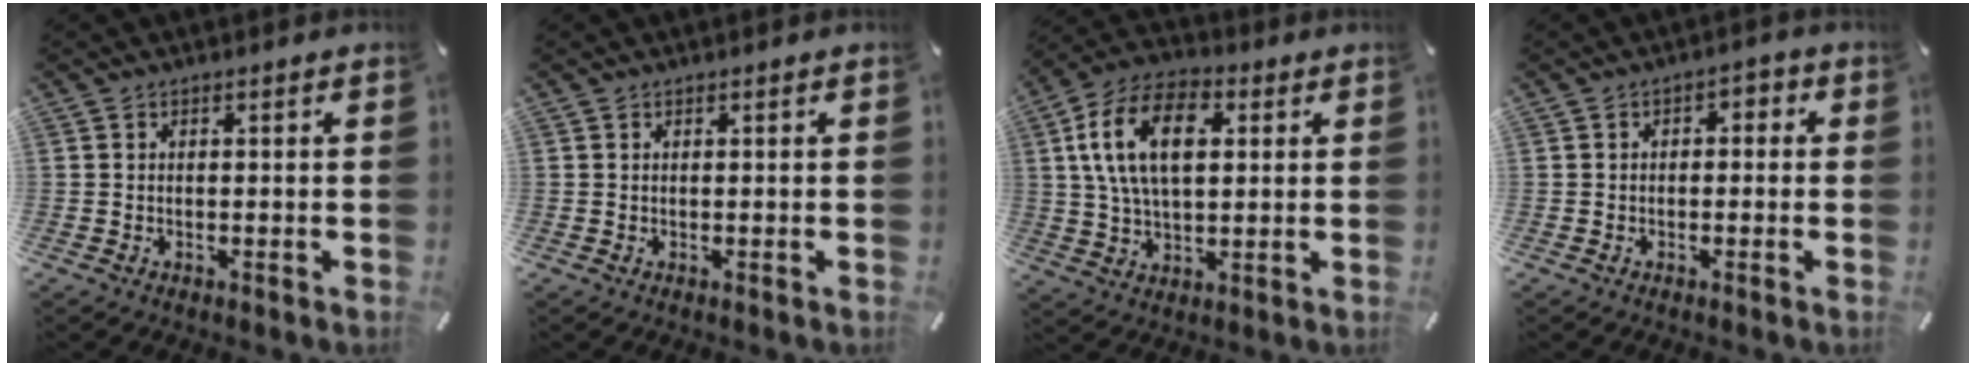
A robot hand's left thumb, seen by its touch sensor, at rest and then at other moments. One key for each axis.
{"total": 0.0}
{"total": 15.3, "fx": 3.6, "fy": 9.3, "fz": 11.6, "tx": -0.249, "ty": 0.014, "tz": 0.062}
{"total": 2.3, "fx": -1.6, "fy": 1.3, "fz": 0.8, "tx": -0.014, "ty": 0.015, "tz": -0.035}